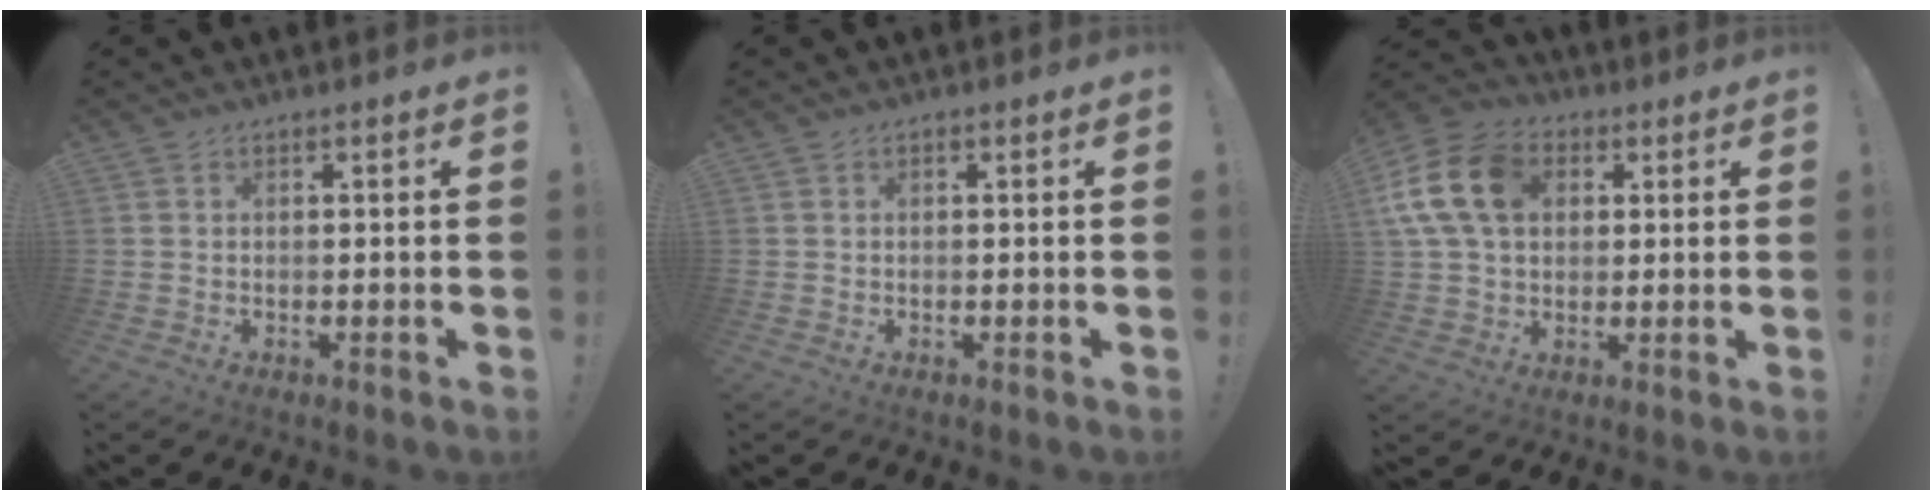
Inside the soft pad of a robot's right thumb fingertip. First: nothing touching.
{"total": 0.0}
{"total": 16.2, "force": [4.3, 11.9, 10.0], "torque": [-0.184, 0.001, 0.084]}